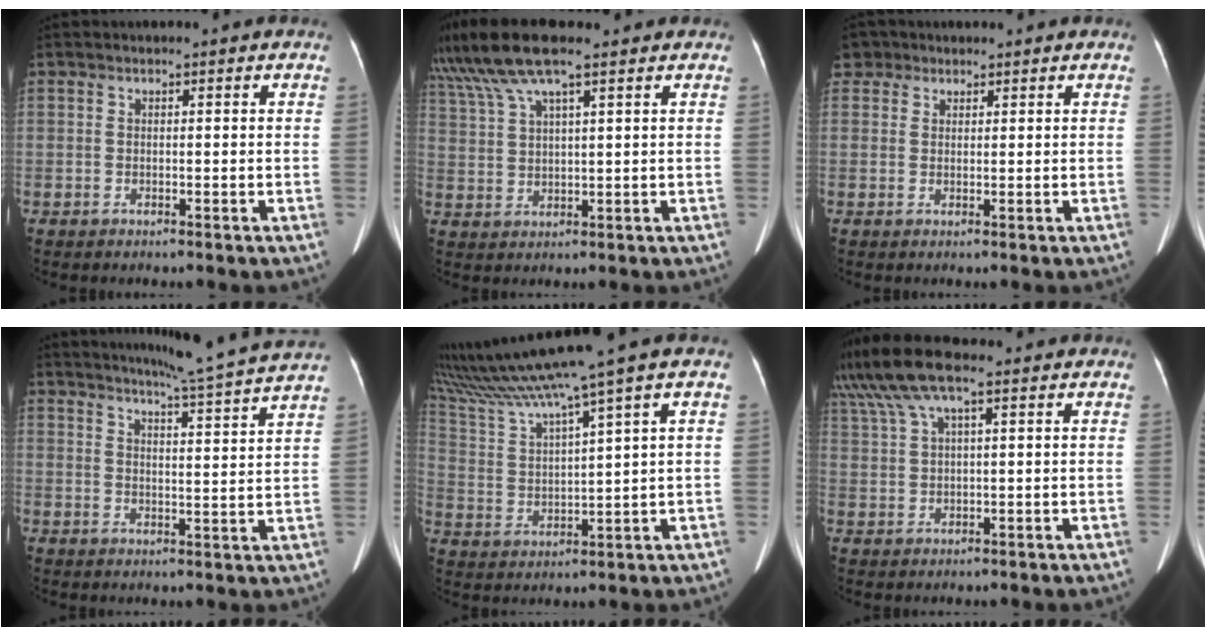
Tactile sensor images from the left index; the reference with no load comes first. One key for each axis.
{"total": 10.4, "fx": 7.9, "fy": 1.1, "fz": 6.7, "tx": -0.138, "ty": 0.032, "tz": 0.149}
{"total": 3.0, "fx": 1.7, "fy": 2.5, "fz": 0.1, "tx": 0.000, "ty": 0.019, "tz": 0.028}
{"total": 12.9, "fx": 11.8, "fy": -2.2, "fz": 4.8, "tx": -0.086, "ty": -0.031, "tz": 0.149}
{"total": 13.7, "fx": 10.6, "fy": -2.3, "fz": 8.4, "tx": -0.158, "ty": 0.009, "tz": 0.196}
{"total": 9.8, "fx": 6.8, "fy": 1.9, "fz": 6.7, "tx": -0.144, "ty": 0.043, "tz": 0.130}